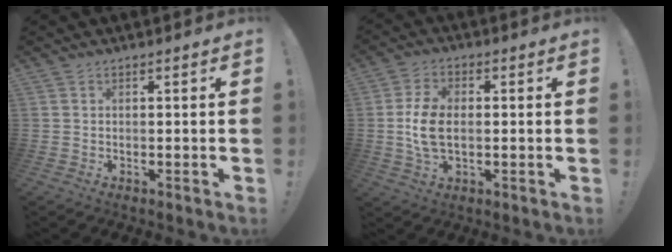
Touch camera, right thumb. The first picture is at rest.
{"total": 9.2, "force": [-0.2, 5.6, 7.4], "torque": [-0.136, -0.001, 0.000]}